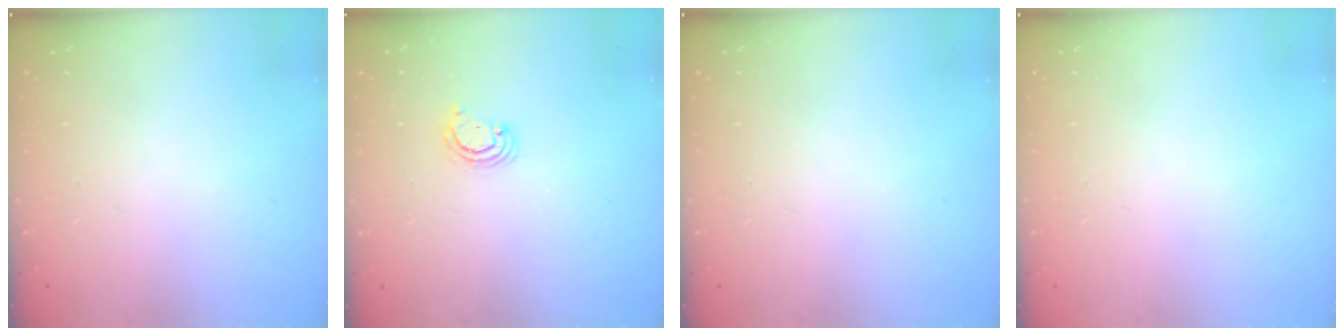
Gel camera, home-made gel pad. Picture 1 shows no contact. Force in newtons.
{"total": 2.5, "press": 2.5, "slide": 0.3}
{"total": 0.0}
{"total": 0.0}